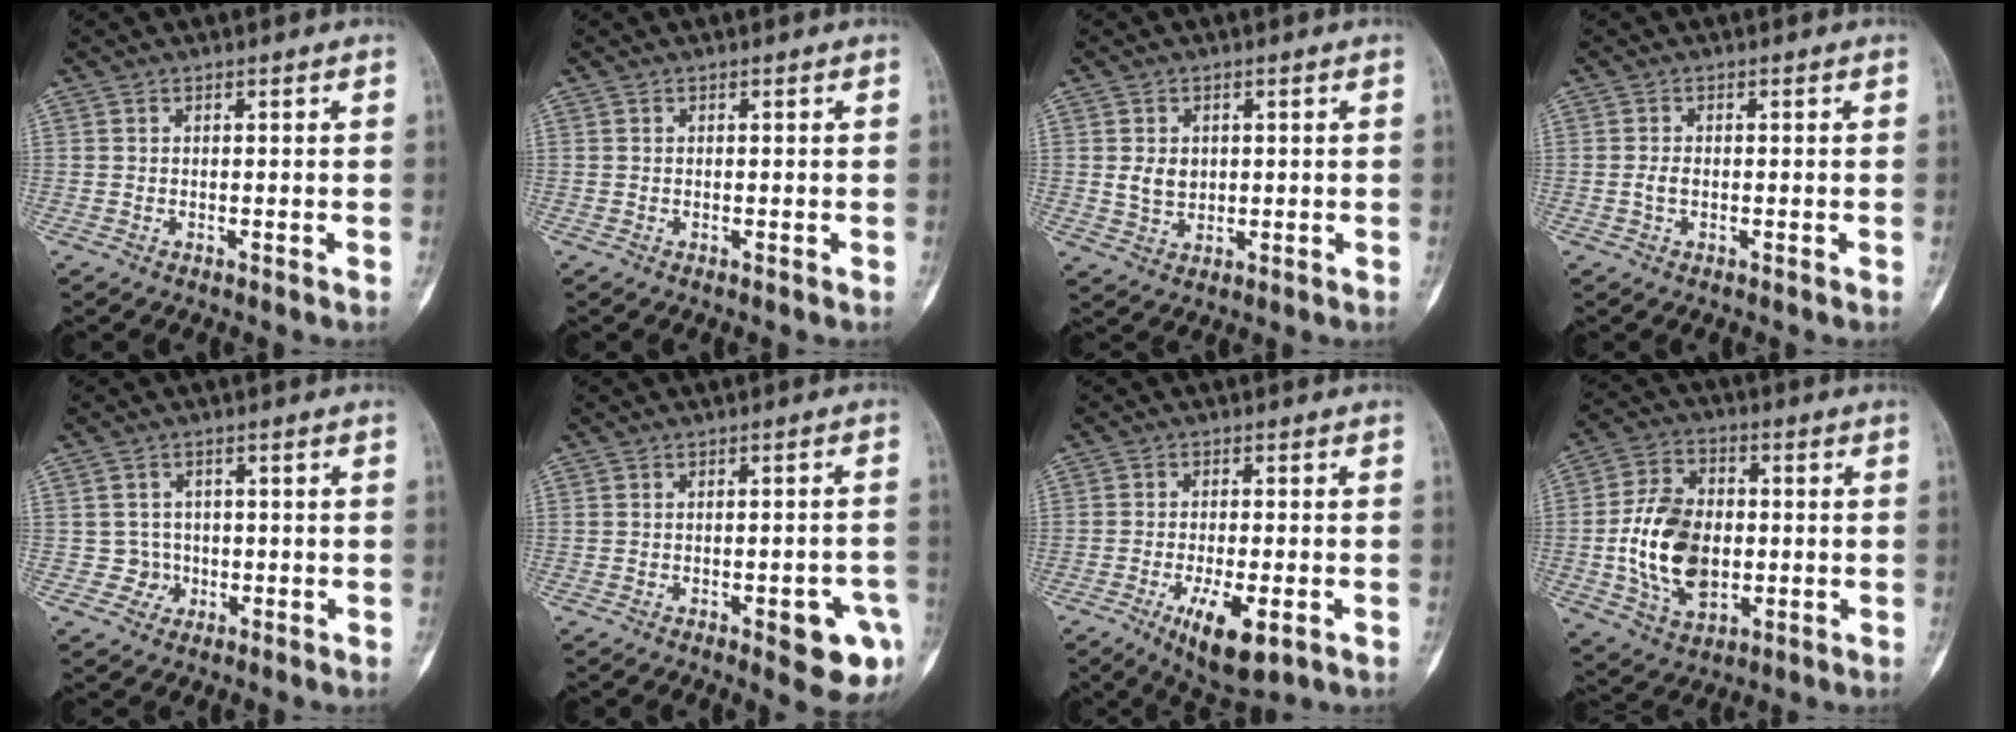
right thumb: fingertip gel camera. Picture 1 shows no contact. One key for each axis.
{"total": 0.0}
{"total": 4.2, "fx": 0.6, "fy": 3.3, "fz": 2.6, "tx": -0.032, "ty": -0.006, "tz": 0.018}
{"total": 1.5, "fx": -0.3, "fy": 0.9, "fz": 1.2, "tx": -0.028, "ty": 0.002, "tz": -0.006}
{"total": 3.1, "fx": -0.5, "fy": 3.0, "fz": -0.2, "tx": 0.031, "ty": 0.012, "tz": -0.012}
{"total": 9.0, "fx": -3.6, "fy": 3.0, "fz": 7.7, "tx": -0.074, "ty": 0.017, "tz": -0.036}
{"total": 9.6, "fx": -4.1, "fy": 3.4, "fz": 8.0, "tx": -0.129, "ty": -0.004, "tz": -0.057}
{"total": 16.0, "fx": -1.4, "fy": 10.9, "fz": 11.6, "tx": -0.192, "ty": 0.009, "tz": -0.017}